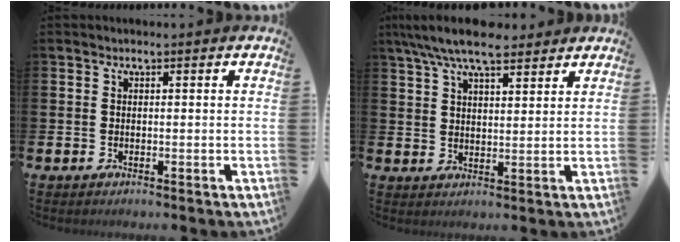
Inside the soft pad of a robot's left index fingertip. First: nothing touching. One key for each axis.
{"total": 7.8, "fx": 6.8, "fy": 2.0, "fz": 3.3, "tx": -0.074, "ty": -0.022, "tz": 0.122}